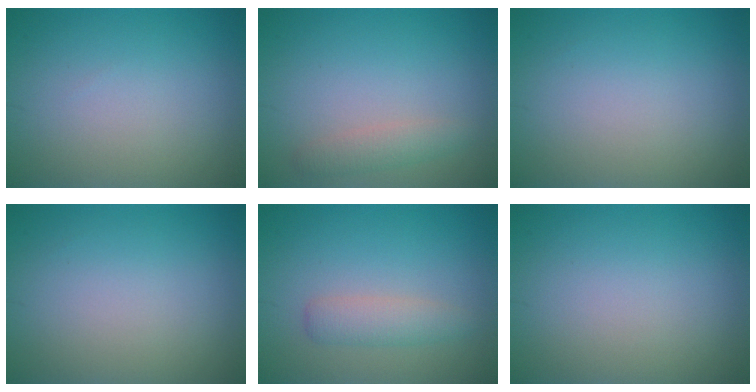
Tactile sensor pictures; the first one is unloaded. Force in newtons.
{"total": 1.7, "press": 1.7, "slide": 0.0}
{"total": 0.0}
{"total": 0.0}
{"total": 2.2, "press": 2.2, "slide": 0.0}
{"total": 0.0}